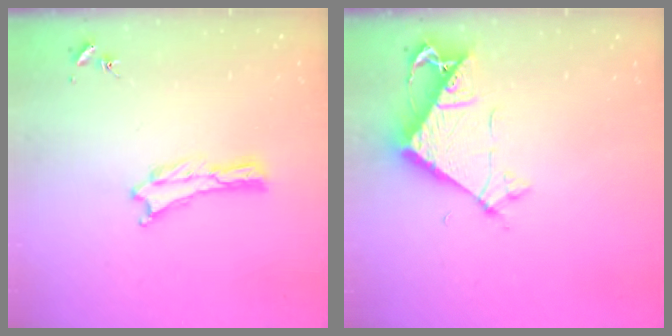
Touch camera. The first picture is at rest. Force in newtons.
{"total": 6.8, "press": 6.8, "slide": 0.6}